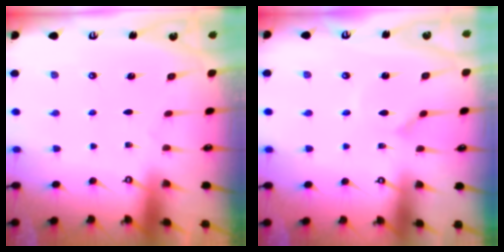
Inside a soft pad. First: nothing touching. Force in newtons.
{"total": 3.9, "press": 3.9, "slide": 0.4}